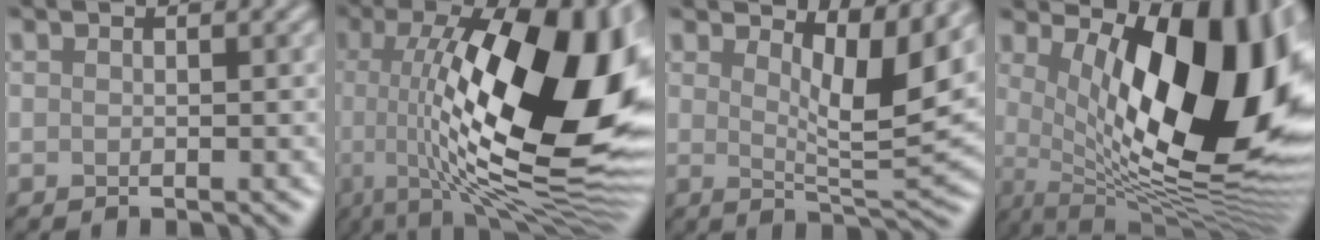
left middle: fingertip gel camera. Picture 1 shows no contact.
{"total": 18.2, "force": [1.0, 6.9, 16.8], "torque": [-0.239, 0.005, 0.019]}
{"total": 5.9, "force": [2.9, 1.5, 4.9], "torque": [-0.071, -0.011, 0.045]}
{"total": 14.9, "force": [2.3, 6.3, 13.3], "torque": [-0.170, -0.016, 0.039]}